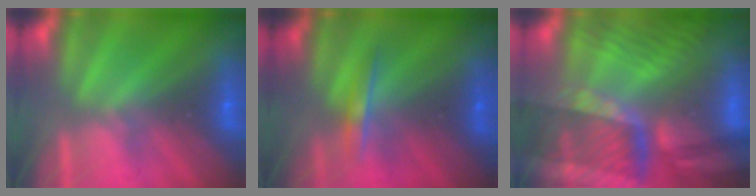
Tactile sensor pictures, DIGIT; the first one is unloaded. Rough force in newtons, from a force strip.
{"total": 1.6}
{"total": 8.9}